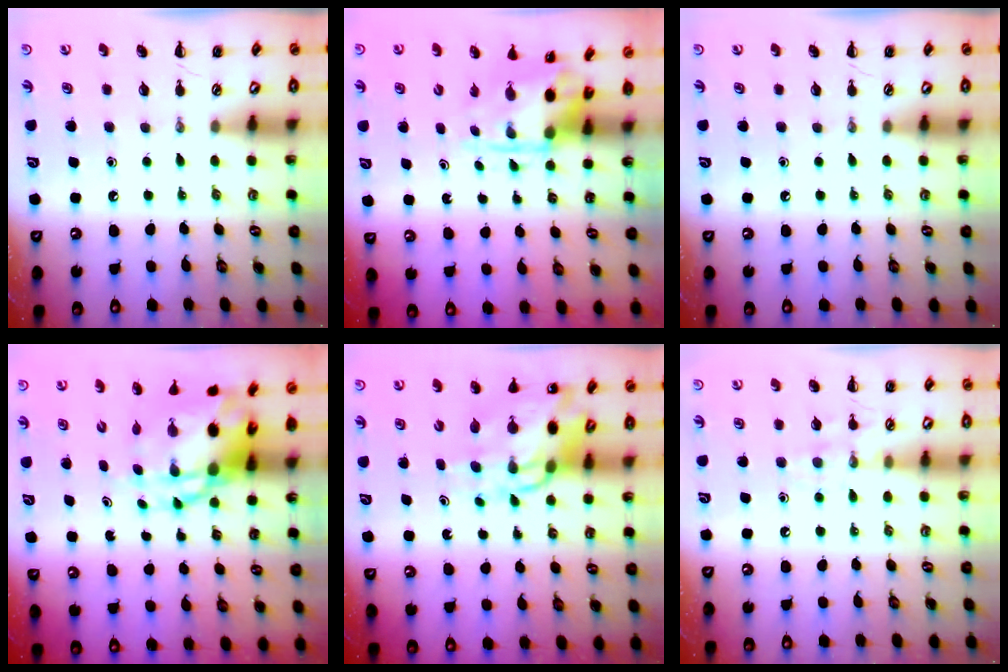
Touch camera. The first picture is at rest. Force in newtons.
{"total": 4.0, "press": 3.8, "slide": 1.2}
{"total": 0.0}
{"total": 9.2, "press": 9.0, "slide": 2.2}
{"total": 11.2, "press": 10.7, "slide": 3.3}
{"total": 7.9, "press": 7.8, "slide": 1.0}